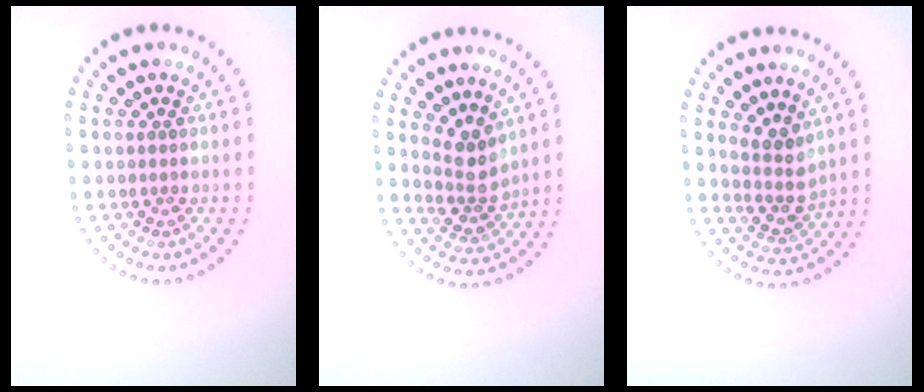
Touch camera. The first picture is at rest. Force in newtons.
{"total": 2.9, "press": 2.3, "slide": 1.8}
{"total": 2.7, "press": 2.1, "slide": 1.7}